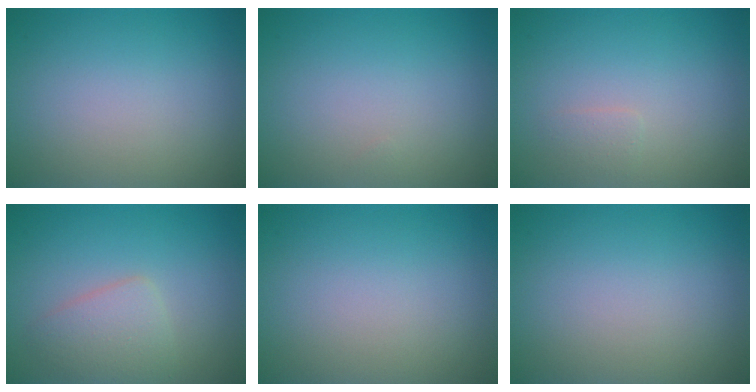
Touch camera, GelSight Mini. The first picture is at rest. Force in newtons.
{"total": 0.0}
{"total": 0.8, "press": 0.8, "slide": 0.1}
{"total": 2.7, "press": 2.7, "slide": 0.1}
{"total": 0.0}
{"total": 0.0}